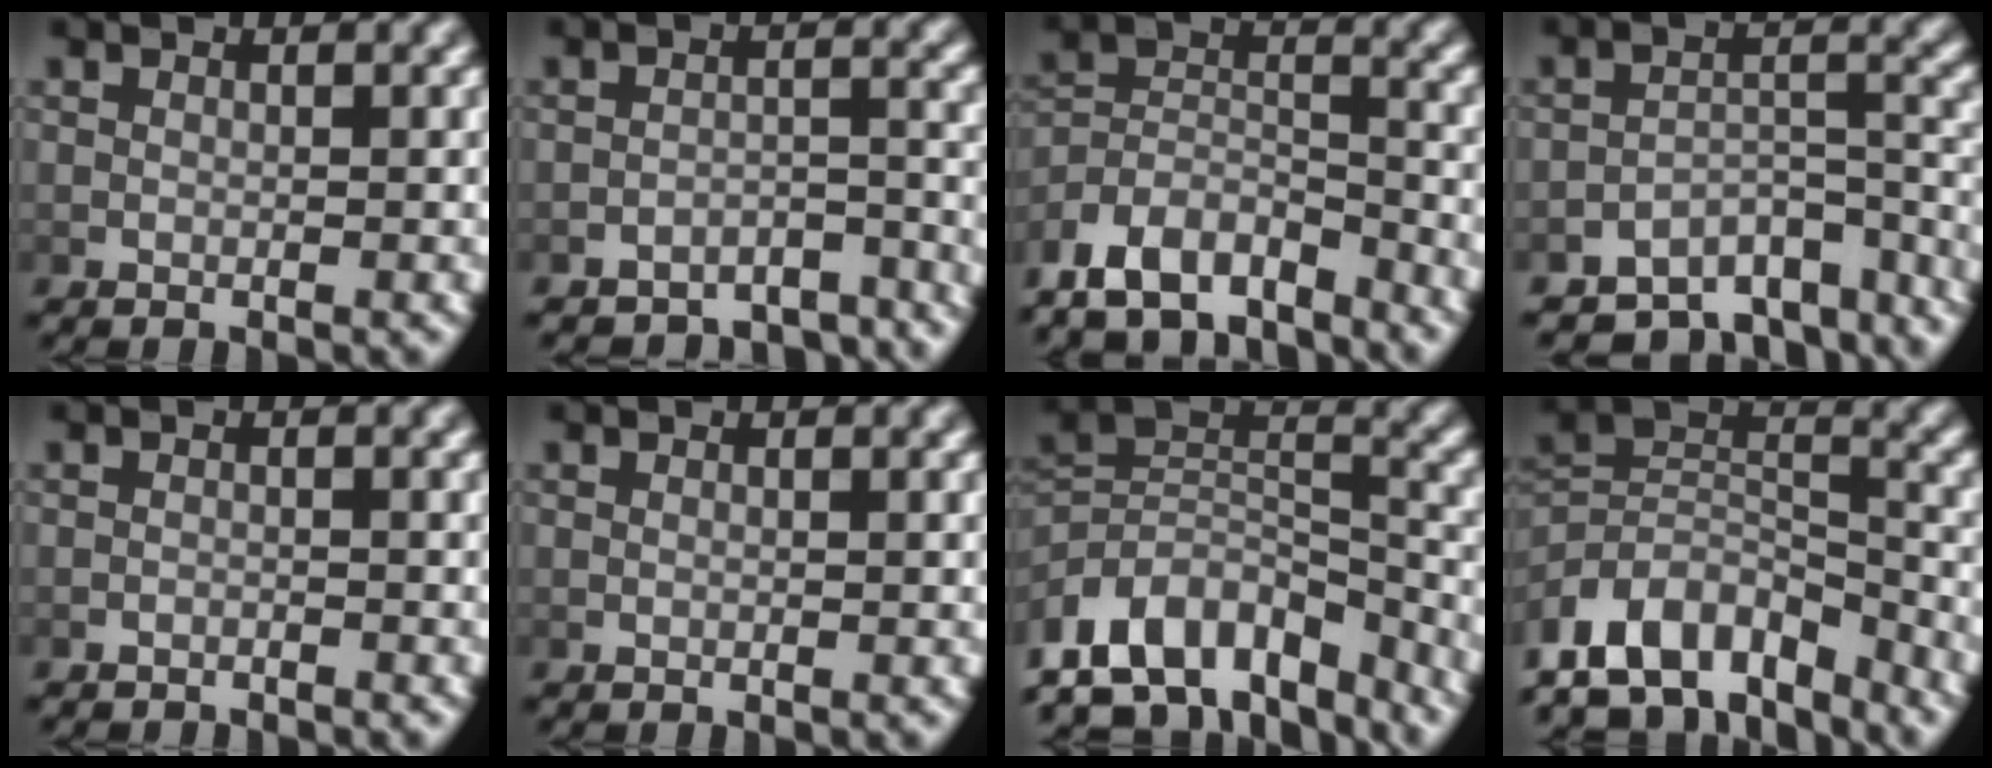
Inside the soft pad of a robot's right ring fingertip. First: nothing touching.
{"total": 8.7, "force": [-8.3, 2.0, 1.5], "torque": [0.003, -0.015, -0.127]}
{"total": 10.0, "force": [-6.7, 6.5, 3.7], "torque": [-0.105, -0.060, -0.097]}
{"total": 8.9, "force": [-7.2, 3.4, 4.1], "torque": [-0.036, -0.013, -0.106]}
{"total": 1.3, "force": [-1.3, 0.0, 0.0], "torque": [-0.004, -0.005, -0.019]}
{"total": 0.0}
{"total": 12.3, "force": [-6.0, 8.0, 7.3], "torque": [-0.141, -0.051, -0.075]}
{"total": 13.0, "force": [-6.8, 8.8, 6.7], "torque": [-0.131, -0.064, -0.091]}